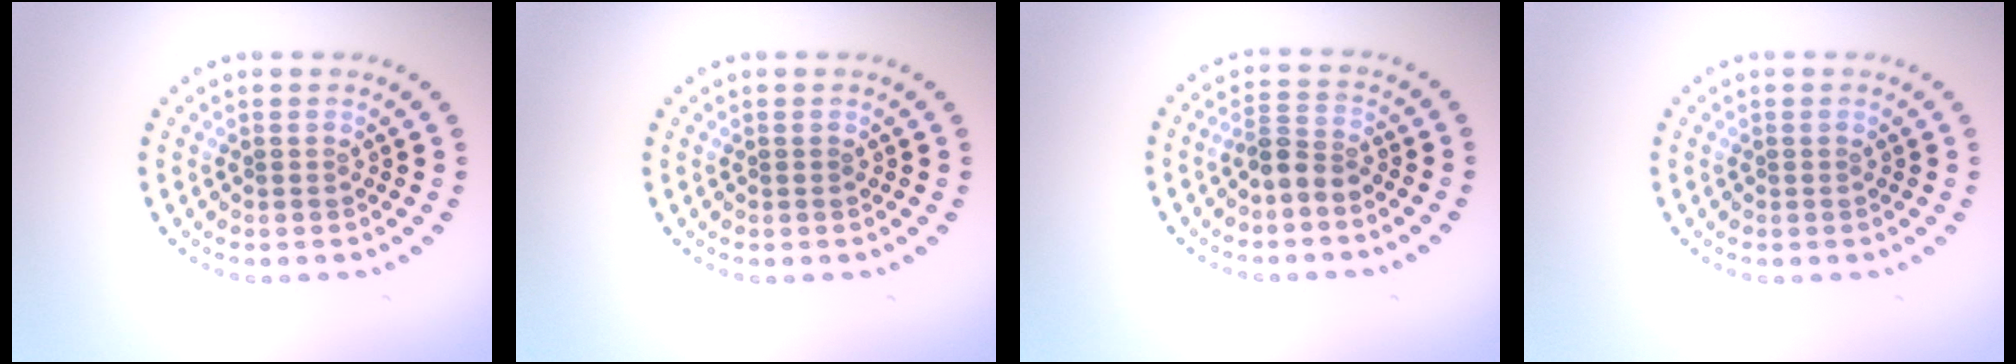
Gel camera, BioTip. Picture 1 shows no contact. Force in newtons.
{"total": 0.0}
{"total": 2.3, "press": 1.8, "slide": 1.5}
{"total": 0.0}